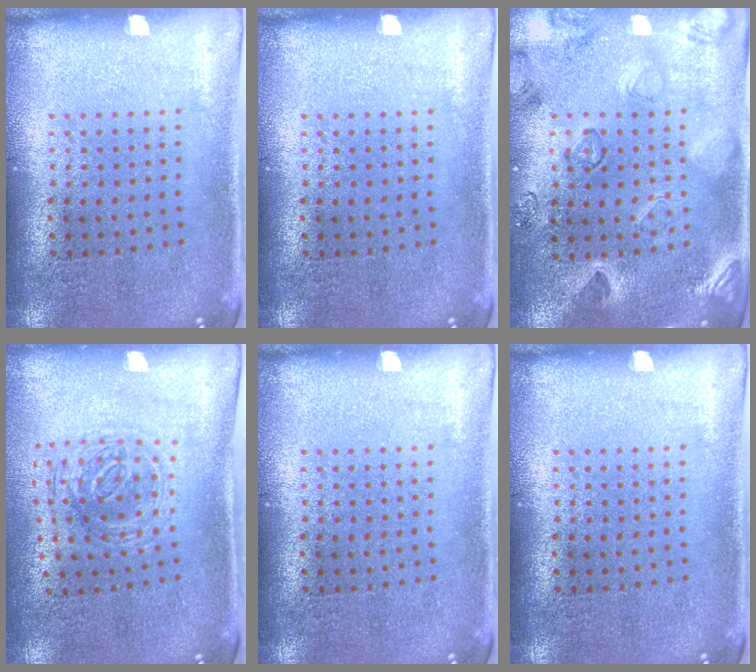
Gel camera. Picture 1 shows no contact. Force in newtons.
{"total": 0.0}
{"total": 2.3, "press": 2.0, "slide": 1.0}
{"total": 1.1, "press": 1.0, "slide": 0.3}
{"total": 0.0}
{"total": 0.0}